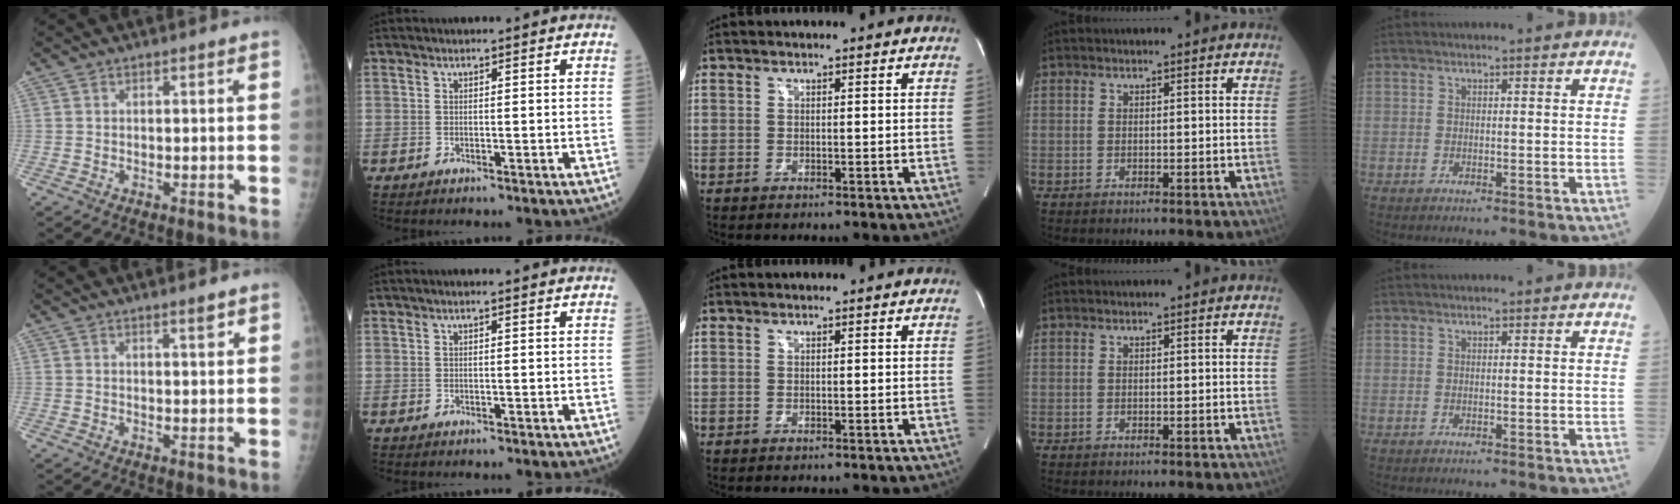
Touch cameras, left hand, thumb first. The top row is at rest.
{"thumb": {"total": 1.8, "force": [1.3, 0.2, 1.2], "torque": [-0.016, -0.009, 0.021]}, "index": {"total": 1.2, "force": [1.0, -0.1, 0.8], "torque": [-0.013, 0.012, 0.015]}}